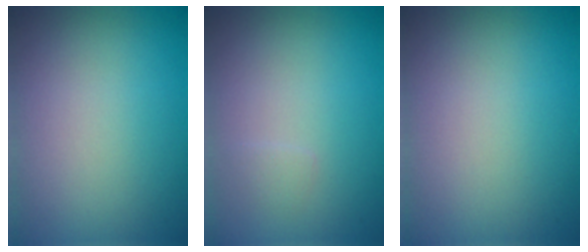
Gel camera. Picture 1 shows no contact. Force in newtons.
{"total": 0.6, "press": 0.6, "slide": 0.1}
{"total": 0.0}